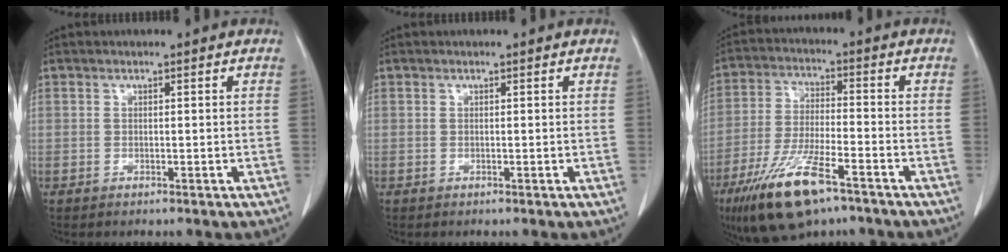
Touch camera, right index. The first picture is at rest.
{"total": 0.0}
{"total": 13.4, "force": [-8.3, 3.1, 10.0], "torque": [-0.198, -0.023, -0.146]}